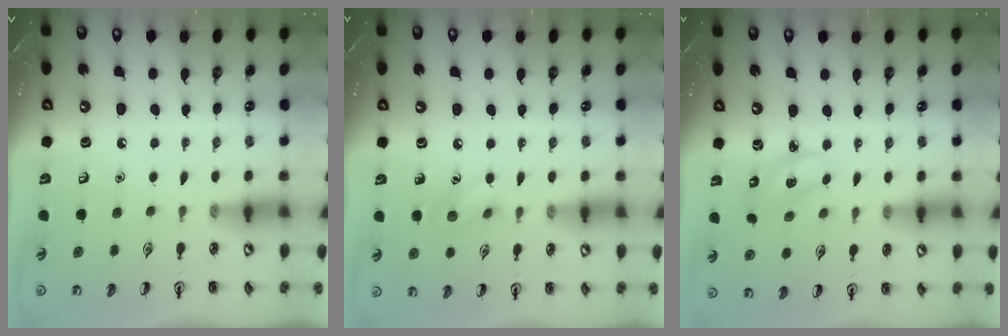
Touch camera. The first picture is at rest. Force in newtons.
{"total": 7.5, "press": 7.3, "slide": 1.9}
{"total": 2.6, "press": 2.5, "slide": 0.6}